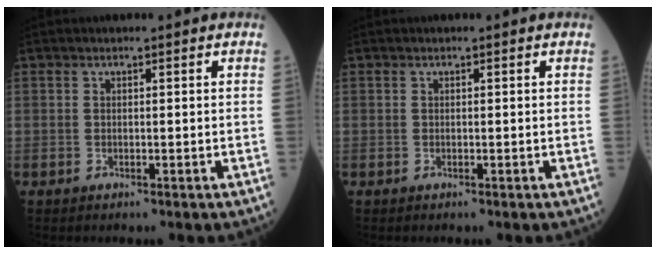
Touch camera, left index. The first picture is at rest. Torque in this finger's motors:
{"motor_torque": [-0.07, 0.07, 0.00, 0.00]}